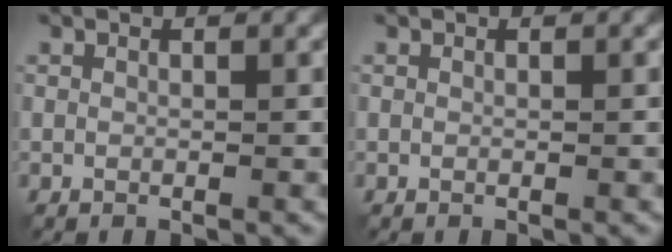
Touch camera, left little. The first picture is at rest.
{"total": 0.0}